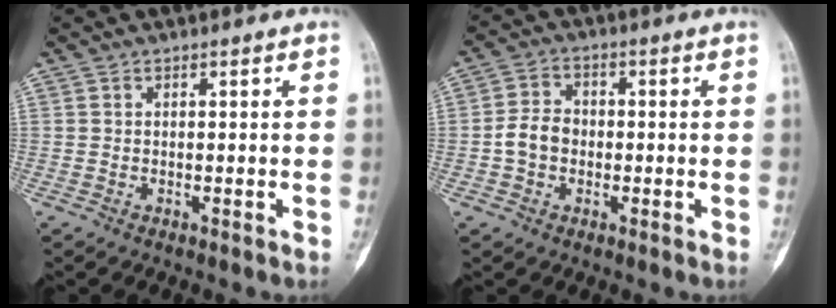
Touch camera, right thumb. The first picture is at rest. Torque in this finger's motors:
{"motor_torque": [0.36, 0.38, 0.27, -0.36, 0.04]}